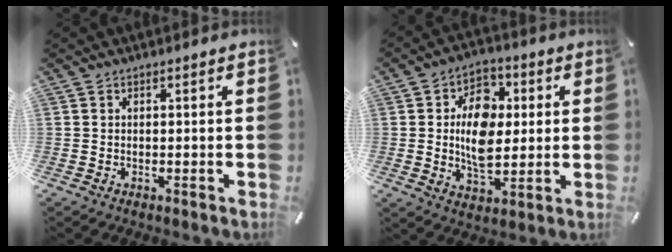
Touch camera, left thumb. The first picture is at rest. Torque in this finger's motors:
{"motor_torque": [0.56, 0.56, 1.08, -0.28, 0.36]}